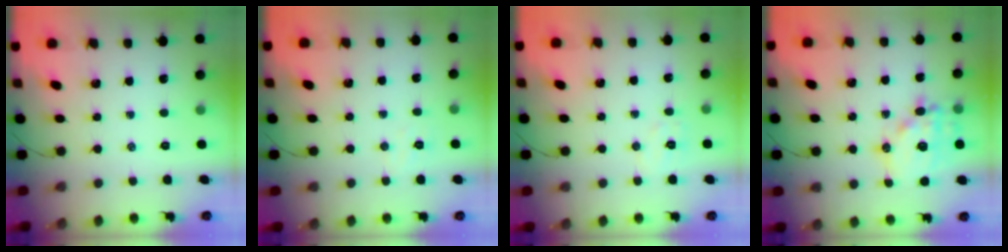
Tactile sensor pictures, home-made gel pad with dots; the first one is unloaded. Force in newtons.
{"total": 3.6, "press": 3.5, "slide": 0.8}
{"total": 5.7, "press": 5.6, "slide": 1.0}
{"total": 15.2, "press": 14.9, "slide": 3.2}